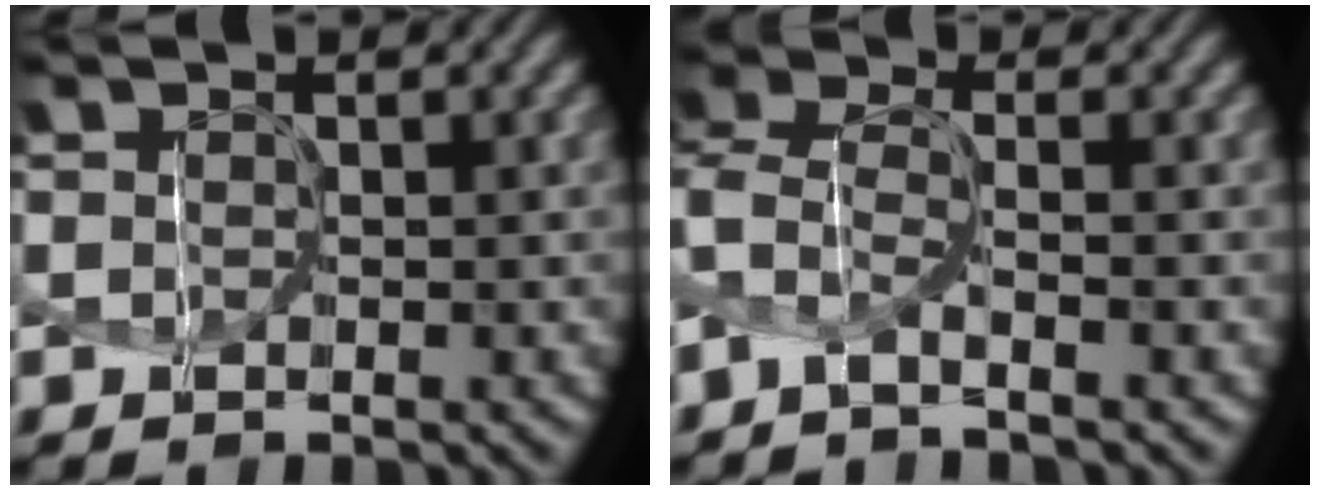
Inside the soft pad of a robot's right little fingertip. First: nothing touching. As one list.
[{"total": 2.8, "force": [-1.7, 0.6, 2.1], "torque": [-0.063, 0.000, -0.035]}]